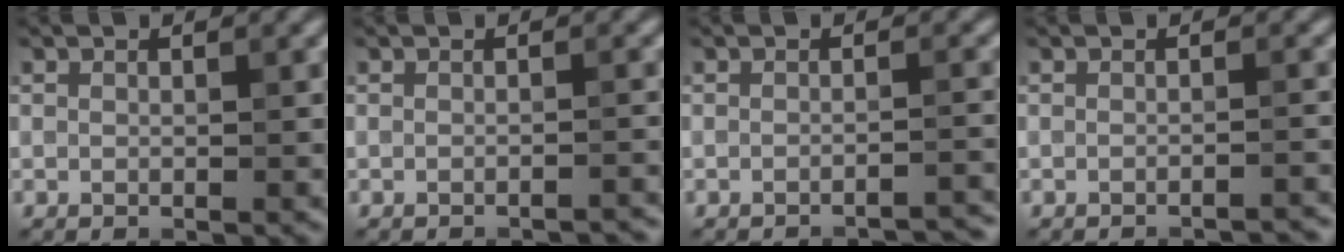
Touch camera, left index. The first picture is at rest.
{"total": 2.0, "force": [-1.8, 0.3, 0.8], "torque": [0.008, 0.004, -0.025]}
{"total": 3.3, "force": [-3.0, 0.4, 1.1], "torque": [-0.006, 0.015, -0.040]}
{"total": 2.6, "force": [-2.3, 0.3, 1.0], "torque": [-0.002, 0.008, -0.032]}